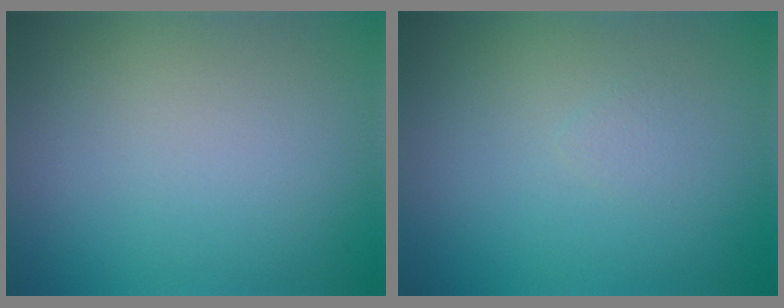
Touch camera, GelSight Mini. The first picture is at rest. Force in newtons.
{"total": 0.6, "press": 0.6, "slide": 0.1}